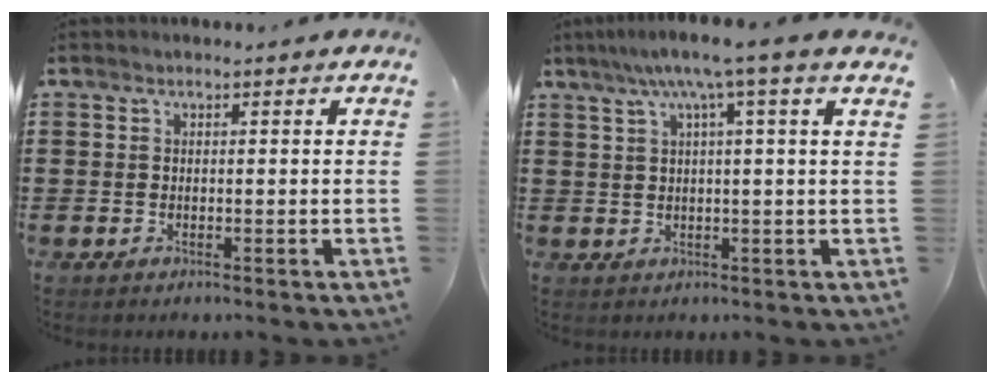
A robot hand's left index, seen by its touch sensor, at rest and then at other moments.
{"total": 5.7, "force": [3.0, -0.8, 4.8], "torque": [-0.101, -0.001, 0.047]}